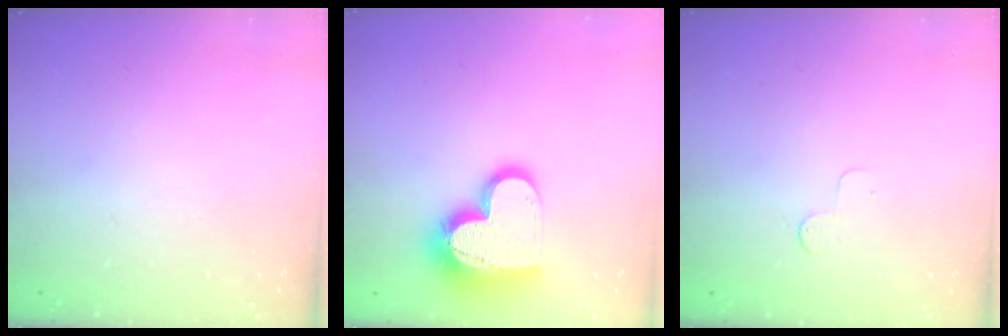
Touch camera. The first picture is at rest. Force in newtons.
{"total": 17.8, "press": 17.7, "slide": 1.6}
{"total": 2.6, "press": 2.6, "slide": 0.3}